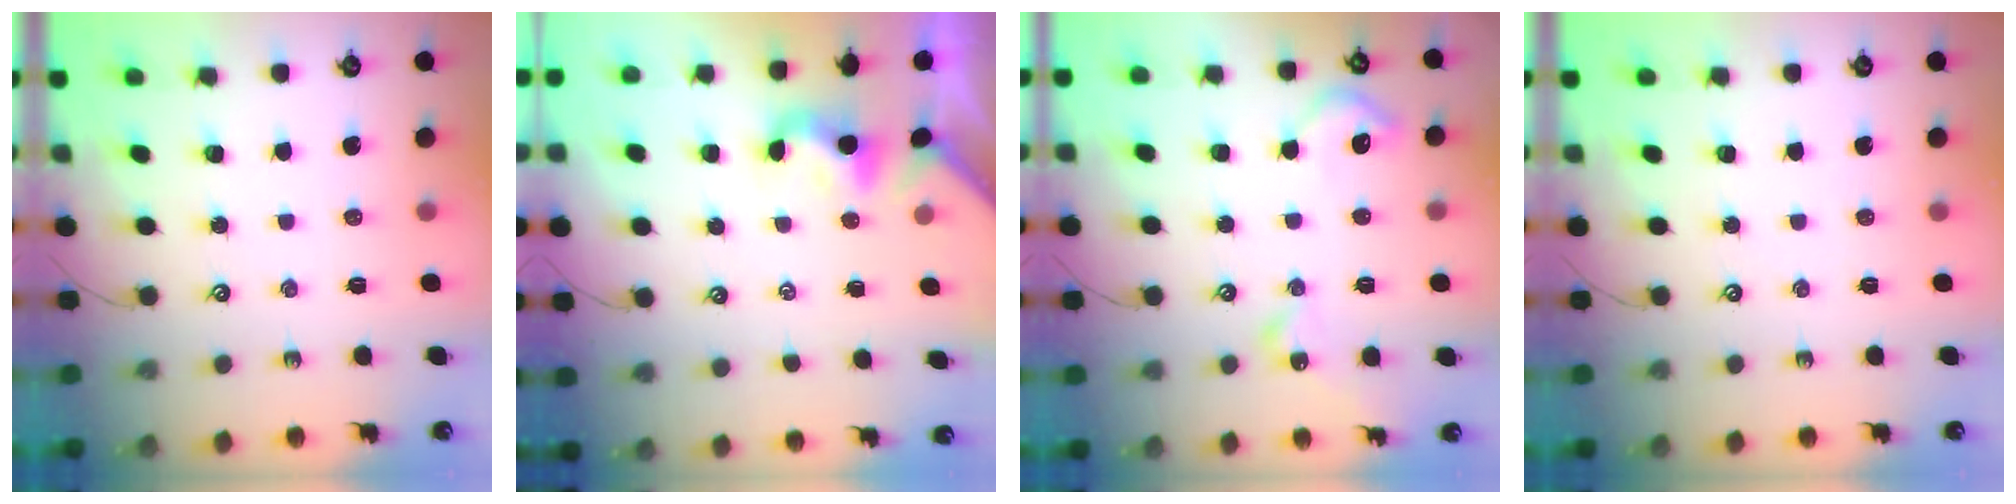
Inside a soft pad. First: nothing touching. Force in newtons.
{"total": 1.8, "press": 1.7, "slide": 0.5}
{"total": 7.5, "press": 7.5, "slide": 0.8}
{"total": 0.0}